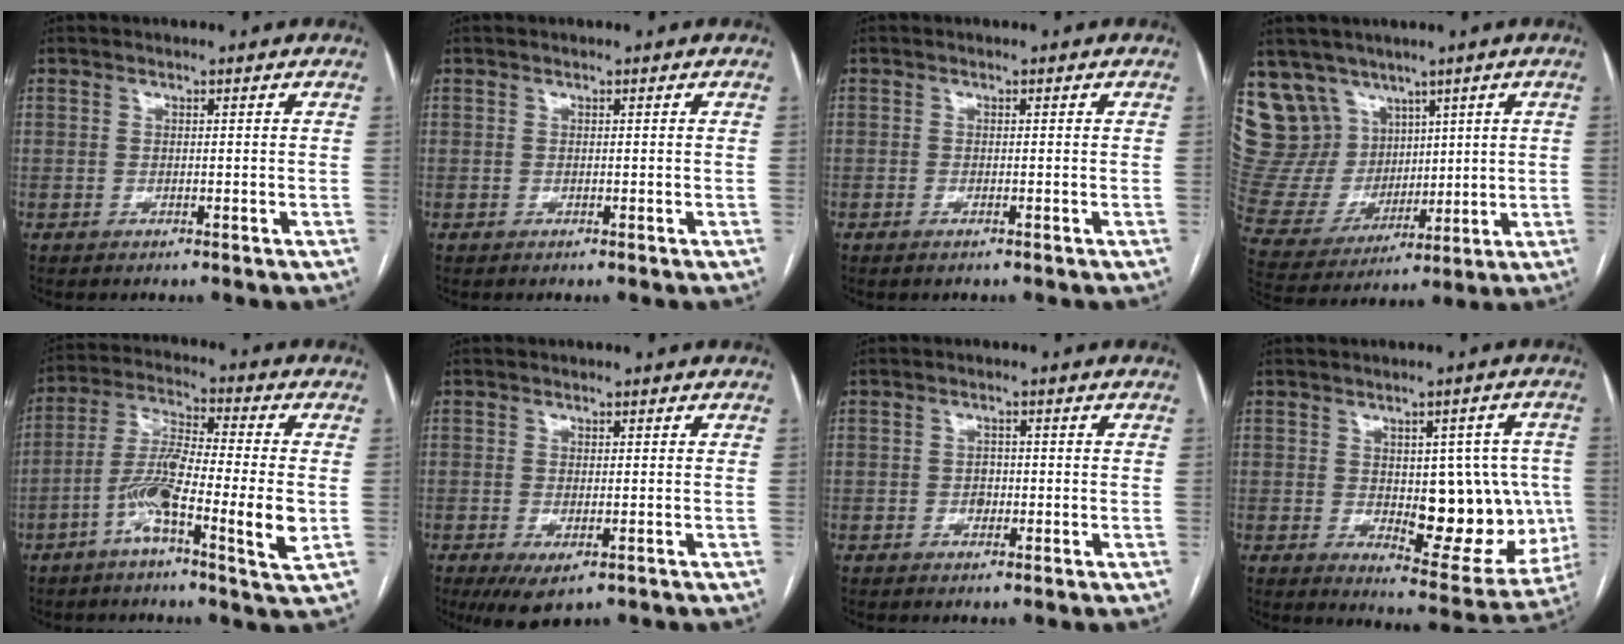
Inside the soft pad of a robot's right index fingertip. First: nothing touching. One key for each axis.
{"total": 0.0}
{"total": 0.7, "fx": -0.5, "fy": 0.0, "fz": 0.5, "tx": -0.011, "ty": -0.002, "tz": -0.008}
{"total": 14.5, "fx": 9.2, "fy": 10.6, "fz": 3.7, "tx": -0.091, "ty": 0.049, "tz": 0.202}
{"total": 12.4, "fx": -3.8, "fy": 0.9, "fz": 11.7, "tx": -0.221, "ty": -0.004, "tz": -0.077}
{"total": 4.9, "fx": -2.5, "fy": 1.8, "fz": 3.9, "tx": -0.065, "ty": -0.013, "tz": -0.033}
{"total": 1.7, "fx": -0.4, "fy": 1.4, "fz": 1.0, "tx": -0.012, "ty": 0.005, "tz": -0.005}
{"total": 13.1, "fx": -0.2, "fy": 6.2, "fz": 11.5, "tx": -0.127, "ty": 0.002, "tz": 0.015}